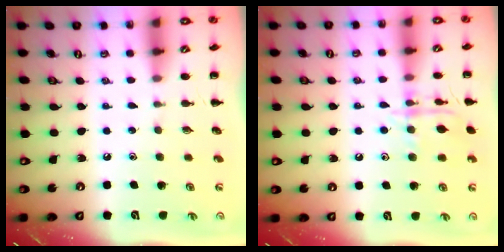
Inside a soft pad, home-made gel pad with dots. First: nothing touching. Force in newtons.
{"total": 11.3, "press": 11.3, "slide": 0.6}